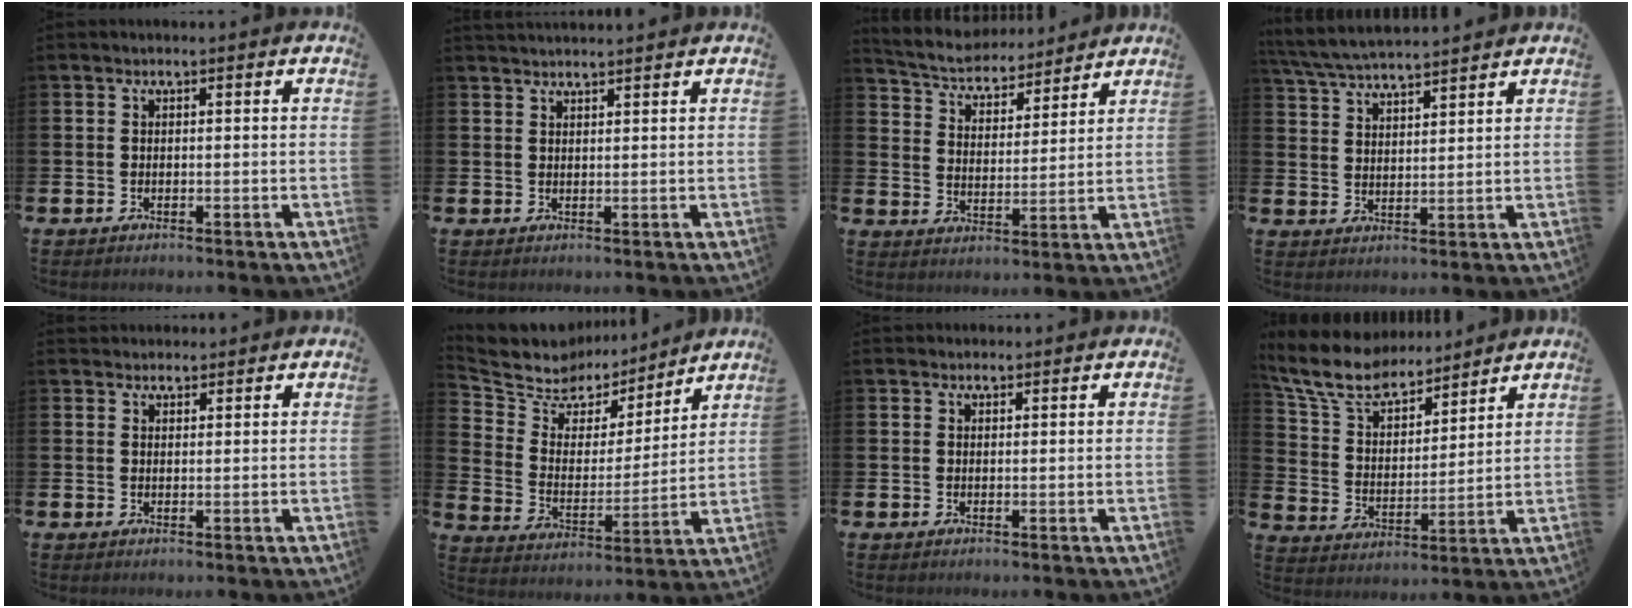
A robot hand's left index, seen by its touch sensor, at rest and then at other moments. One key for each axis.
{"total": 1.9, "fx": 1.9, "fy": 0.2, "fz": 0.1, "tx": 0.006, "ty": -0.010, "tz": 0.032}
{"total": 5.6, "fx": 5.4, "fy": 1.4, "fz": 0.5, "tx": -0.037, "ty": -0.044, "tz": 0.089}
{"total": 5.5, "fx": 5.4, "fy": 0.4, "fz": 1.1, "tx": -0.040, "ty": -0.028, "tz": 0.096}
{"total": 1.9, "fx": 1.8, "fy": 0.6, "fz": -0.2, "tx": 0.015, "ty": -0.008, "tz": 0.030}
{"total": 7.7, "fx": 7.0, "fy": 3.2, "fz": 0.0, "tx": -0.048, "ty": -0.058, "tz": 0.125}
{"total": 1.1, "fx": 1.0, "fy": 0.5, "fz": 0.0, "tx": 0.016, "ty": 0.000, "tz": 0.014}
{"total": 9.5, "fx": 8.6, "fy": 2.9, "fz": 2.9, "tx": -0.095, "ty": -0.052, "tz": 0.155}